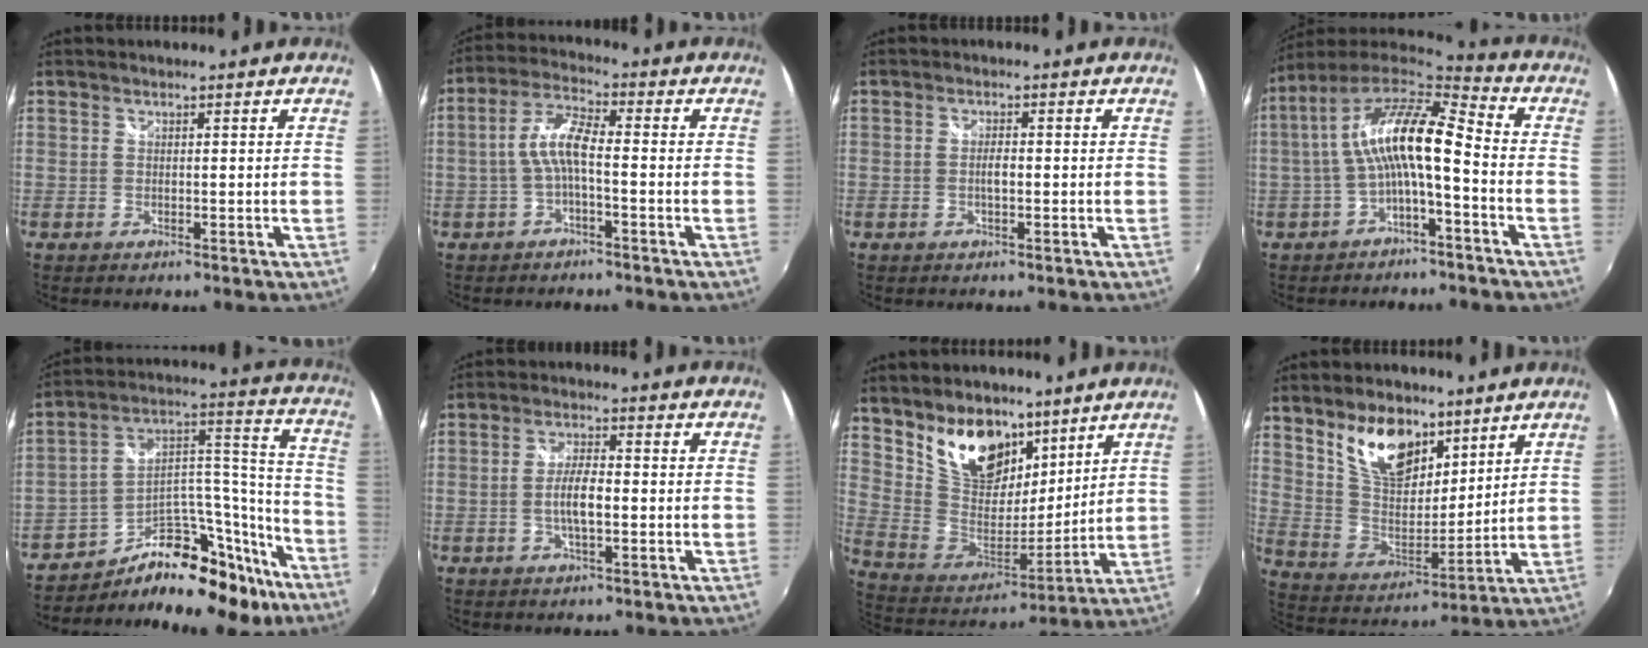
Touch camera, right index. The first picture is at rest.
{"total": 5.8, "force": [-1.4, 1.2, 5.5], "torque": [-0.119, 0.013, -0.029]}
{"total": 1.8, "force": [-0.3, 0.6, 1.7], "torque": [-0.031, 0.000, -0.006]}
{"total": 13.8, "force": [-1.1, 3.5, 13.3], "torque": [-0.253, 0.020, -0.025]}
{"total": 21.6, "force": [-15.0, 11.8, 10.1], "torque": [-0.159, 0.079, -0.219]}
{"total": 5.2, "force": [-1.1, 1.5, 4.9], "torque": [-0.094, 0.002, -0.019]}
{"total": 16.2, "force": [10.4, 9.2, 8.4], "torque": [-0.171, 0.008, 0.202]}
{"total": 14.6, "force": [9.1, 7.8, 8.3], "torque": [-0.157, 0.003, 0.174]}